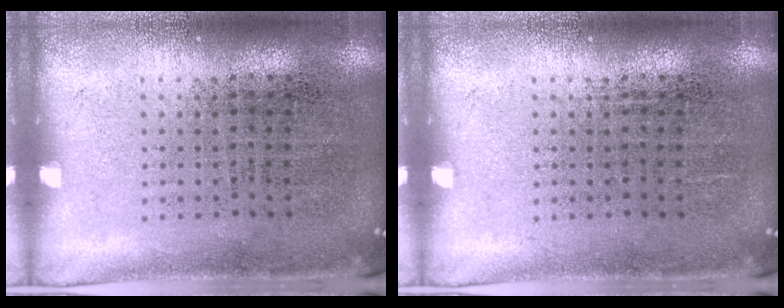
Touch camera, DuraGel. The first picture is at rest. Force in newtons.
{"total": 0.0}